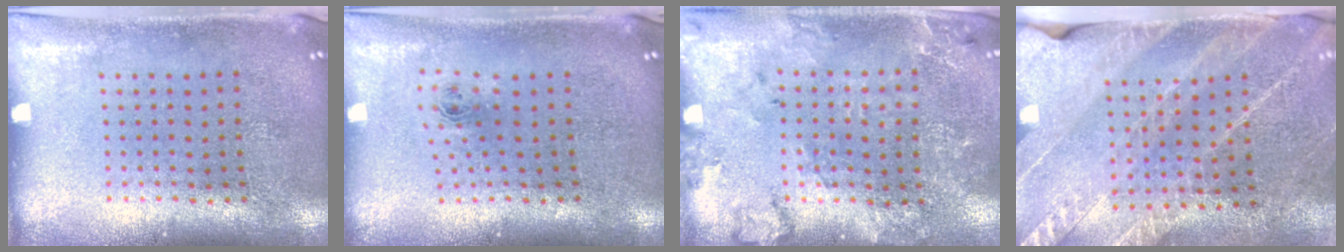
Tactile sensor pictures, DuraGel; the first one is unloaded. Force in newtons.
{"total": 0.9, "press": 0.4, "slide": 0.8}
{"total": 1.7, "press": 1.7, "slide": 0.2}
{"total": 2.6, "press": 2.6, "slide": 0.0}